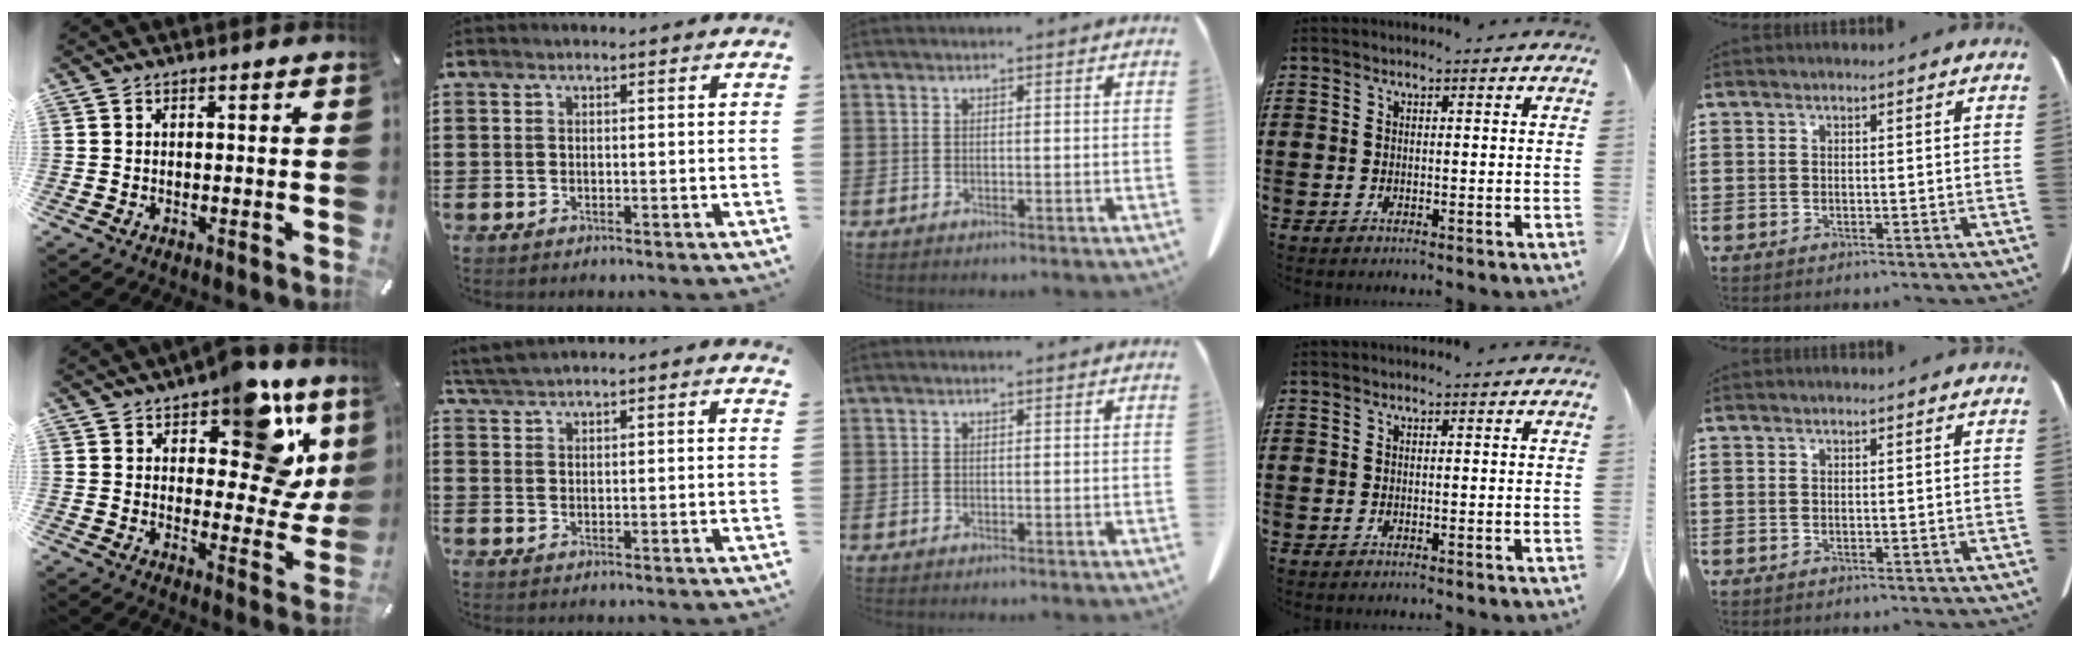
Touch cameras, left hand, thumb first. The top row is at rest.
{"thumb": {"total": 15.8, "force": [9.2, 7.8, 10.2], "torque": [-0.131, -0.063, 0.154]}, "index": {"total": 4.4, "force": [4.2, -0.4, 1.1], "torque": [-0.037, -0.008, 0.079]}}